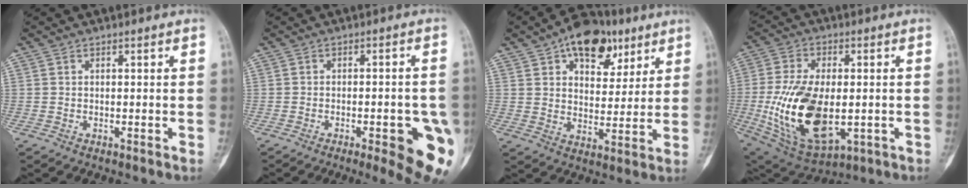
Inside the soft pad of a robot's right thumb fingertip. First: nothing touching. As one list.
[{"total": 13.4, "force": [-4.8, 3.7, 12.0], "torque": [-0.108, 0.013, -0.047]}, {"total": 15.0, "force": [8.2, 8.8, 9.0], "torque": [-0.083, -0.019, 0.124]}, {"total": 20.6, "force": [-2.6, 11.4, 16.9], "torque": [-0.314, -0.004, -0.023]}]